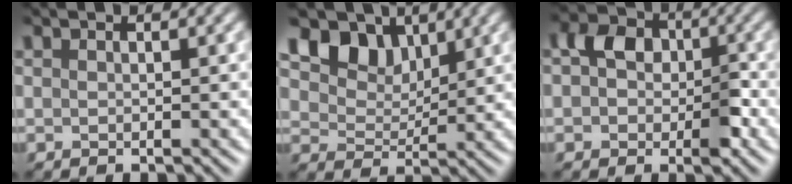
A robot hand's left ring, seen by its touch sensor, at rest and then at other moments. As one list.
[{"total": 6.9, "force": [3.6, 4.3, 3.9], "torque": [-0.075, 0.001, 0.045]}, {"total": 4.3, "force": [-0.8, 3.3, 2.6], "torque": [-0.035, -0.001, -0.028]}]